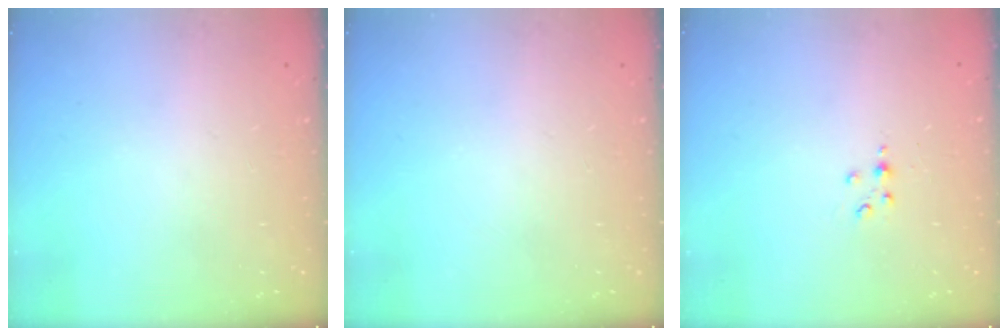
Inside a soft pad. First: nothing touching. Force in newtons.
{"total": 0.0}
{"total": 2.9, "press": 2.9, "slide": 0.4}